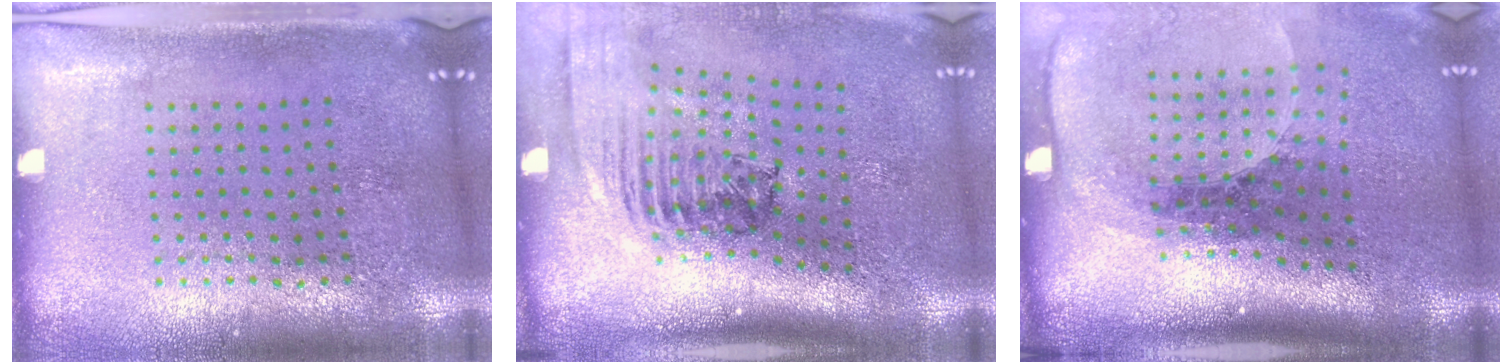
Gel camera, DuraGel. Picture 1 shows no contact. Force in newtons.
{"total": 2.6, "press": 1.7, "slide": 1.9}
{"total": 2.6, "press": 1.8, "slide": 1.8}